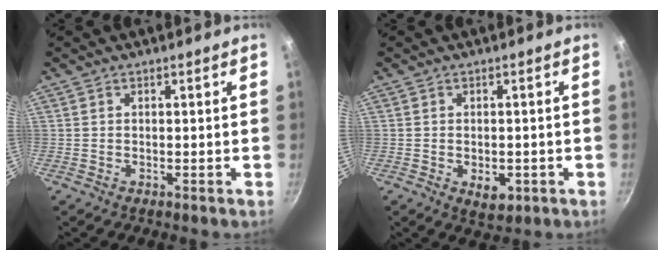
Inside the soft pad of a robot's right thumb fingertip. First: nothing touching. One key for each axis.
{"total": 4.3, "fx": -1.3, "fy": 2.6, "fz": 3.1, "tx": -0.035, "ty": 0.002, "tz": -0.012}